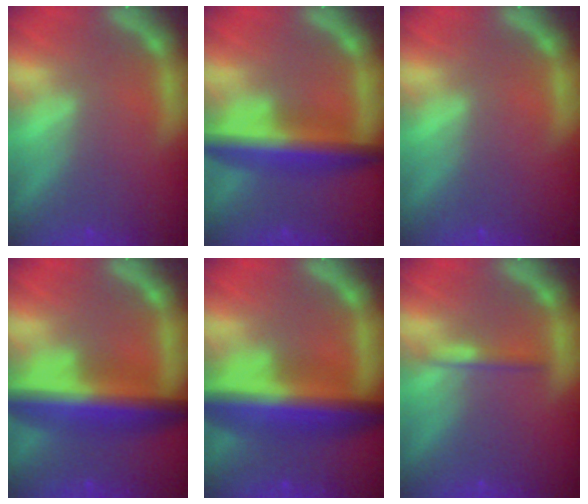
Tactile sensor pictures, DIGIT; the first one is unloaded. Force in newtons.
{"total": 7.1}
{"total": 0.0}
{"total": 9.0}
{"total": 10.0}
{"total": 1.4}